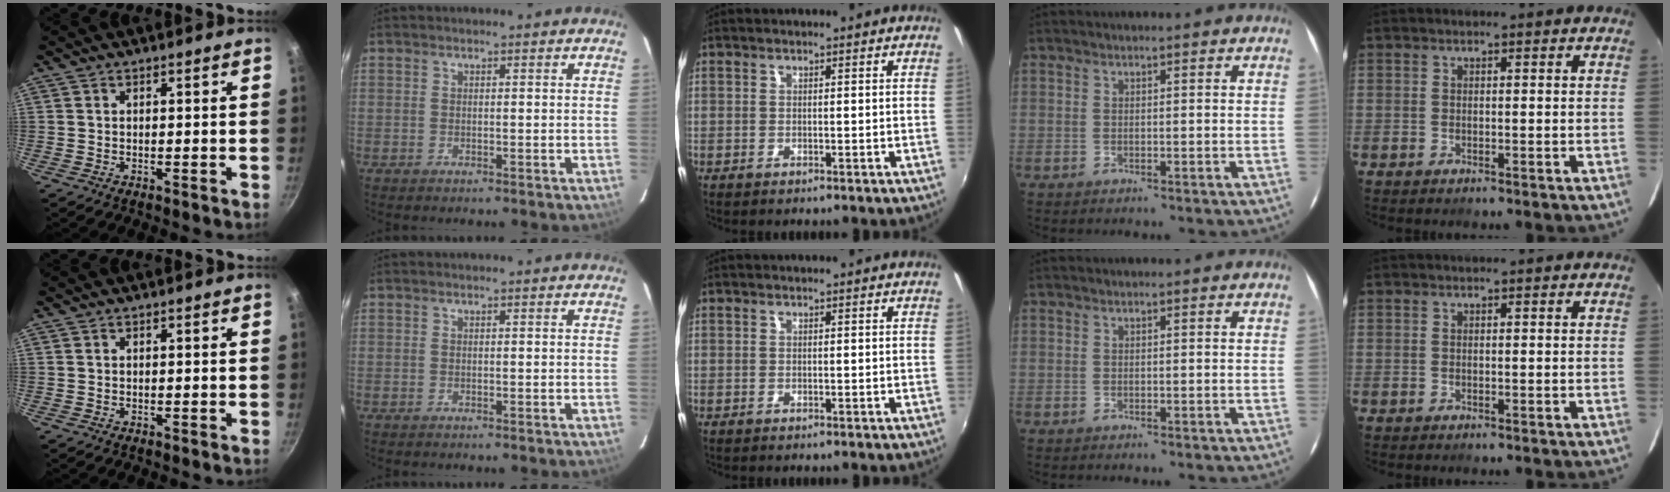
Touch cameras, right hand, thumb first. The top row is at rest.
{}